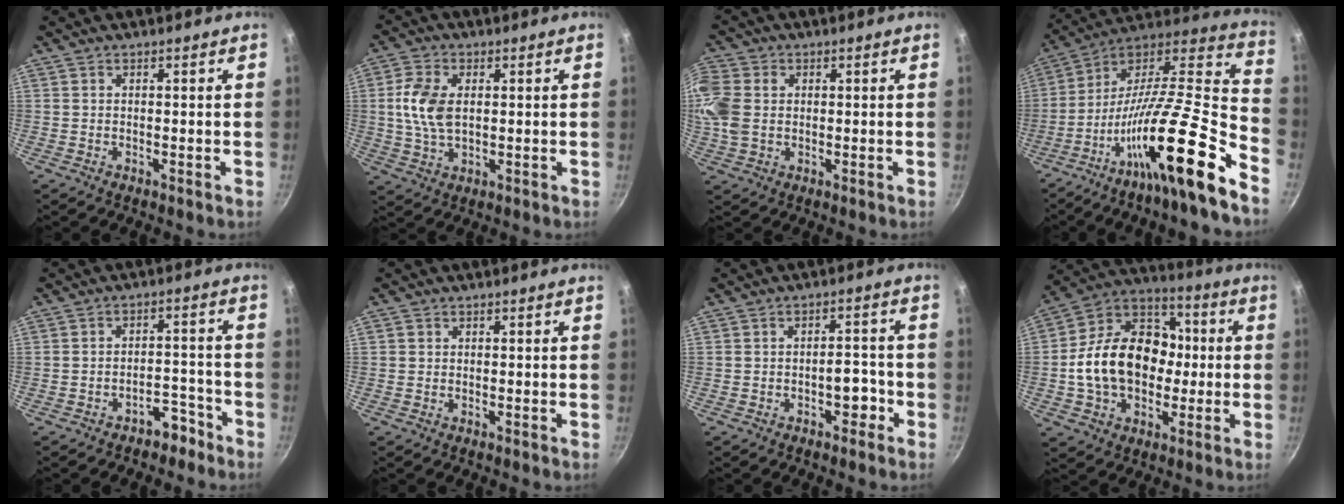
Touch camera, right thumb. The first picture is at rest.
{"total": 8.7, "force": [1.1, 5.4, 6.8], "torque": [-0.130, 0.002, 0.020]}
{"total": 8.3, "force": [0.7, 6.5, 5.1], "torque": [-0.100, -0.003, 0.006]}
{"total": 27.7, "force": [-14.2, 4.6, 23.4], "torque": [-0.319, 0.066, -0.259]}
{"total": 5.0, "force": [-3.6, 2.7, 2.1], "torque": [-0.004, 0.050, -0.039]}
{"total": 0.8, "force": [0.1, 0.8, 0.1], "torque": [0.001, 0.001, 0.000]}
{"total": 4.1, "force": [-1.9, 2.3, 2.7], "torque": [-0.013, 0.026, -0.026]}
{"total": 20.6, "force": [-1.0, 15.5, 13.6], "torque": [-0.193, 0.047, -0.027]}